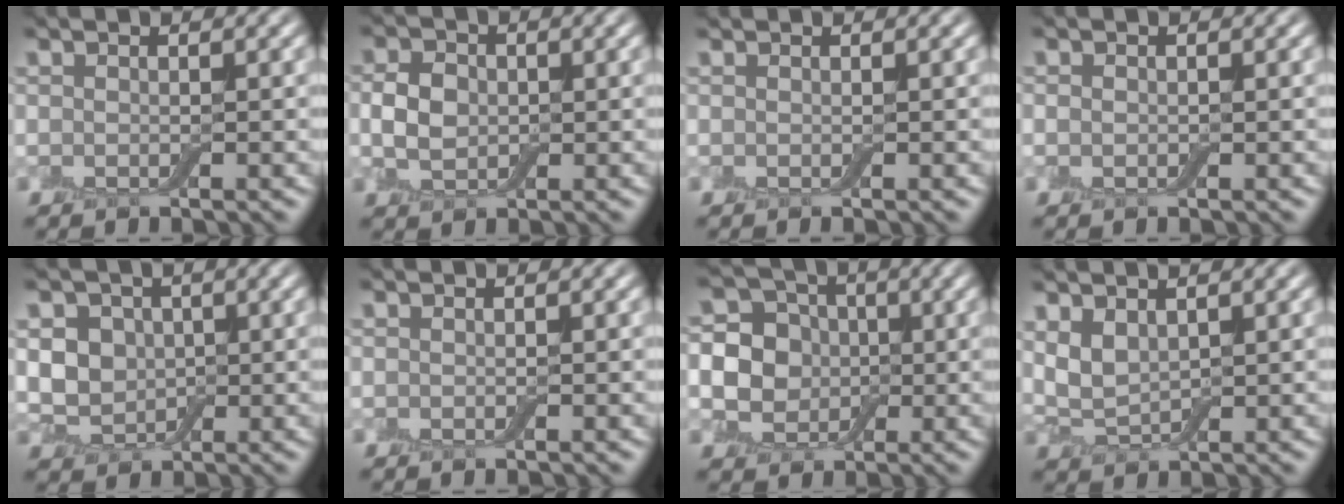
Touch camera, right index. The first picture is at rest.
{"total": 3.1, "force": [0.1, 2.4, 2.0], "torque": [-0.043, 0.002, -0.004]}
{"total": 0.0}
{"total": 0.7, "force": [0.1, 0.5, 0.4], "torque": [-0.009, 0.001, 0.000]}
{"total": 5.1, "force": [0.8, 4.2, 2.6], "torque": [-0.042, 0.013, -0.006]}
{"total": 0.0}
{"total": 10.9, "force": [0.3, 10.1, 4.2], "torque": [-0.110, 0.035, -0.018]}
{"total": 2.8, "force": [1.3, 1.6, 1.9], "torque": [-0.045, 0.001, 0.029]}